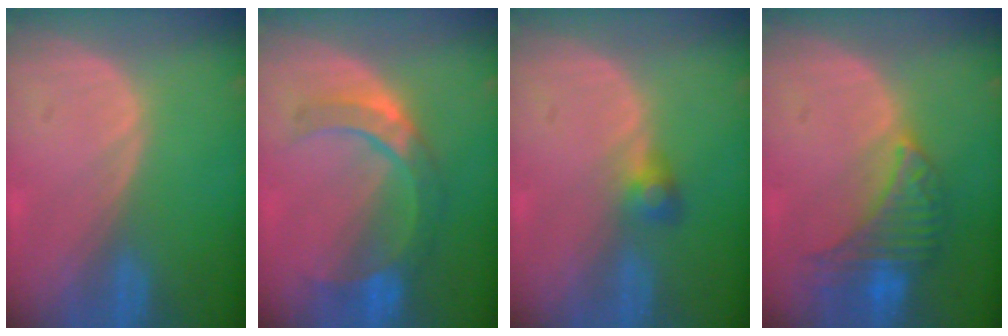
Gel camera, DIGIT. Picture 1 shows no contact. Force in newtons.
{"total": 7.2, "press": 7.1, "slide": 1.1}
{"total": 2.5, "press": 2.5, "slide": 0.5}
{"total": 7.3, "press": 7.0, "slide": 1.9}